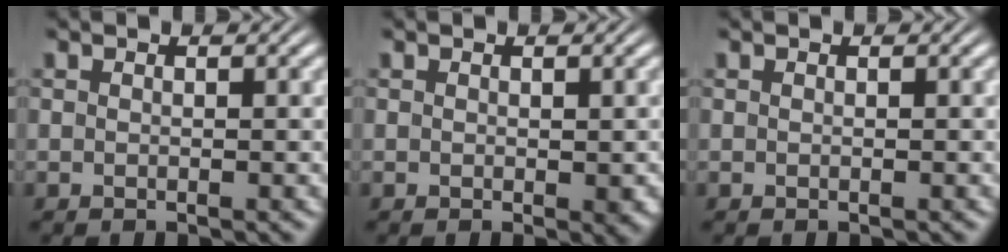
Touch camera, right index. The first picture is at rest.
{"total": 0.8, "force": [-0.1, 0.4, 0.6], "torque": [-0.004, -0.006, 0.003]}
{"total": 0.0}